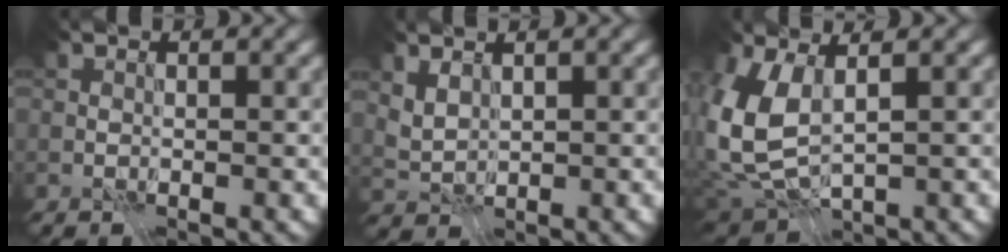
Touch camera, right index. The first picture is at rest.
{"total": 2.1, "force": [1.4, 1.2, 1.2], "torque": [-0.029, 0.000, 0.034]}
{"total": 7.6, "force": [1.3, 4.2, 6.3], "torque": [-0.161, -0.010, 0.028]}